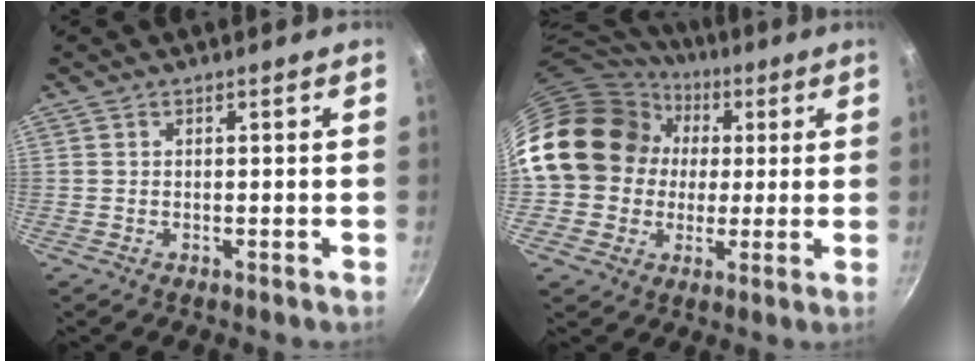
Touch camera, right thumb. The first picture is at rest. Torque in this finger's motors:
{"motor_torque": [2.50, 2.50, 0.33, -0.03, 0.41]}